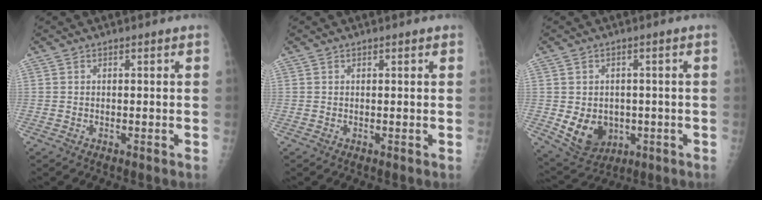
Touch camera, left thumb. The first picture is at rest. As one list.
[{"total": 0.5, "force": [0.4, 0.2, 0.3], "torque": [-0.005, -0.001, 0.004]}, {"total": 8.7, "force": [-1.4, 7.0, 4.9], "torque": [-0.057, -0.002, 0.000]}]